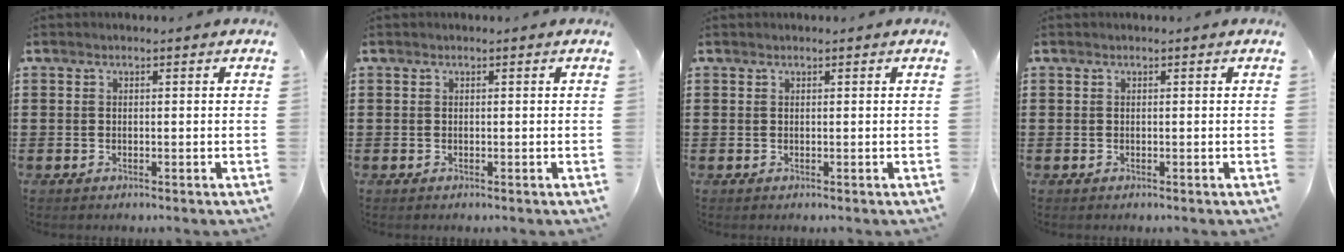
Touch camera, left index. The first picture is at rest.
{"total": 0.0}
{"total": 0.0}
{"total": 0.0}